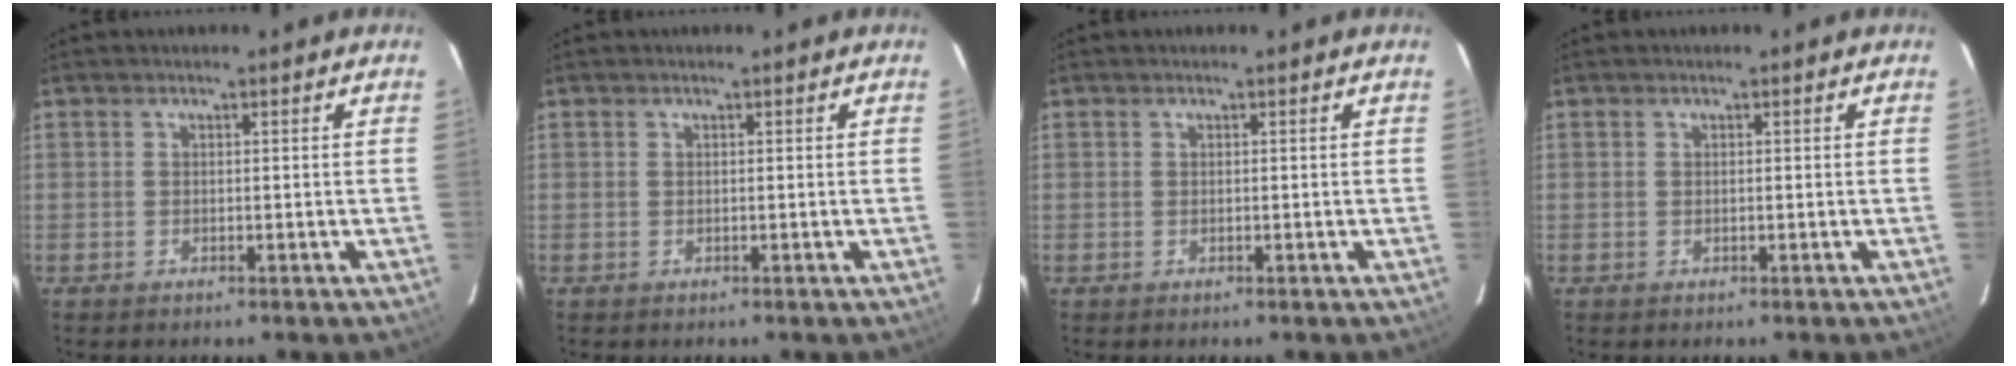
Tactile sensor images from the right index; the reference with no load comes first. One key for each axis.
{"total": 0.0}
{"total": 0.0}
{"total": 0.0}